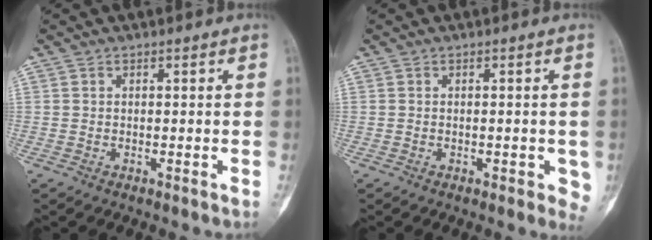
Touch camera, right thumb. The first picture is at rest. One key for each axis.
{"total": 3.4, "fx": -0.8, "fy": 1.6, "fz": 2.9, "tx": -0.019, "ty": -0.001, "tz": -0.007}